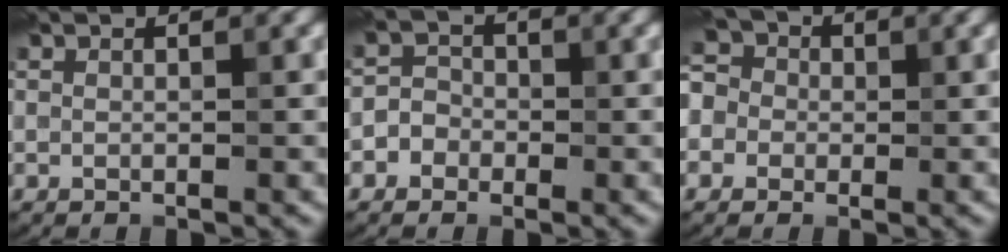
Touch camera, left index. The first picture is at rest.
{"total": 2.3, "force": [-1.1, 2.0, 0.2], "torque": [0.020, 0.009, -0.028]}
{"total": 6.5, "force": [-0.3, 5.9, 2.7], "torque": [-0.061, 0.041, -0.048]}